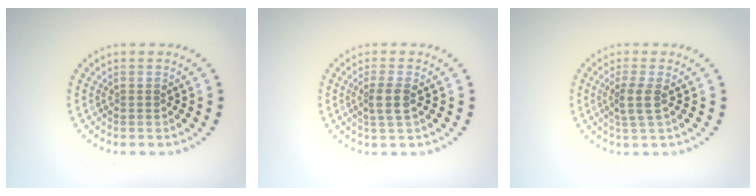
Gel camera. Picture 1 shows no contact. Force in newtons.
{"total": 2.1, "press": 1.7, "slide": 1.2}
{"total": 2.2, "press": 1.7, "slide": 1.3}